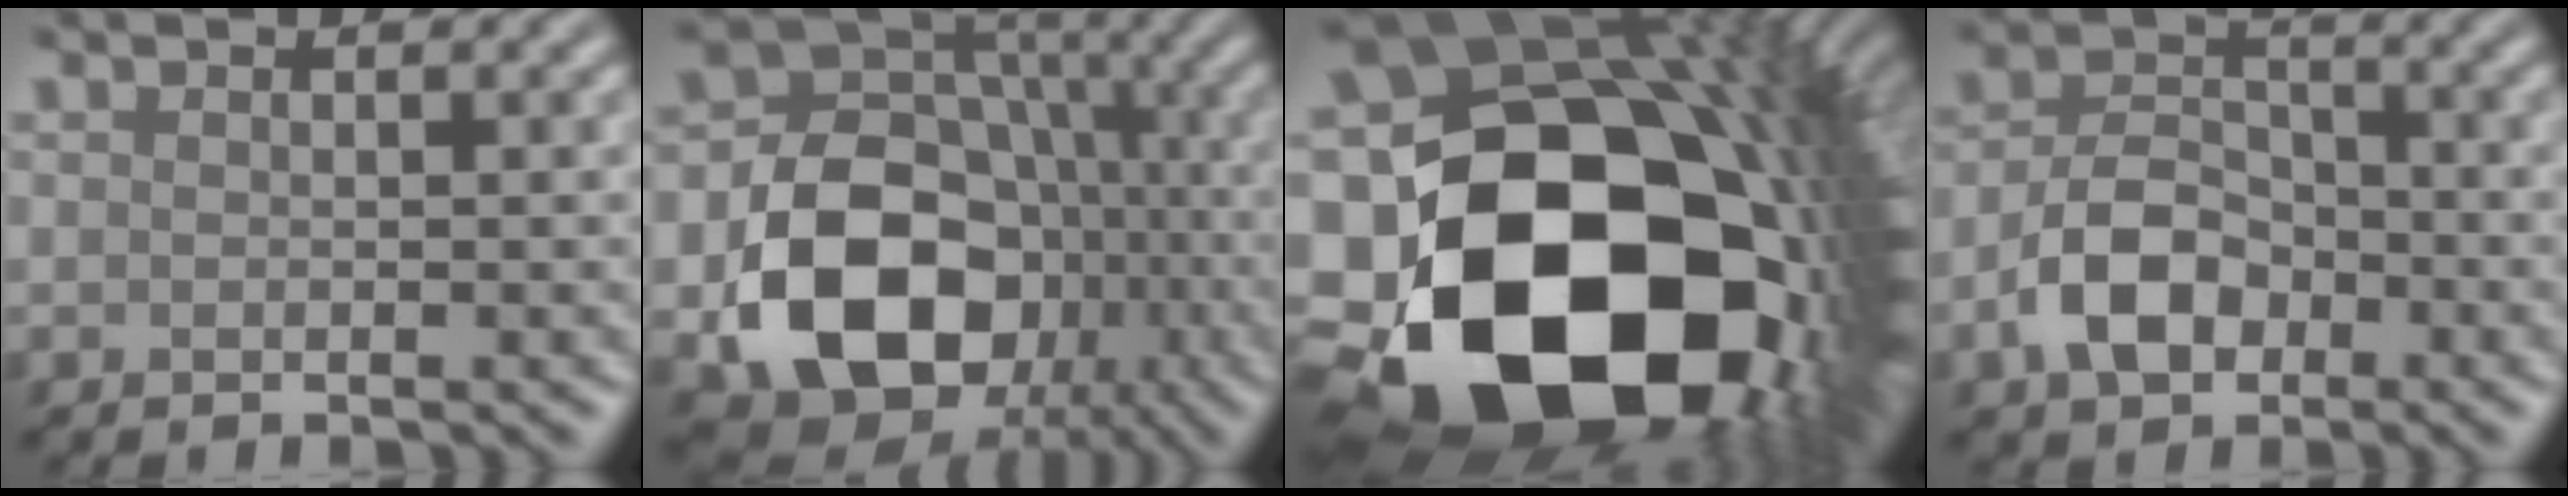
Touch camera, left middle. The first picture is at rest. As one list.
[{"total": 14.5, "force": [-4.3, 11.3, 8.0], "torque": [-0.137, -0.022, -0.080]}, {"total": 23.4, "force": [-5.6, 17.5, 14.6], "torque": [-0.277, -0.087, -0.061]}, {"total": 5.1, "force": [-2.3, 3.4, 3.1], "torque": [-0.055, 0.009, -0.047]}]